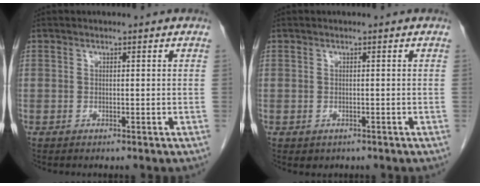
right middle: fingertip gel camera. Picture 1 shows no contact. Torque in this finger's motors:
{"motor_torque": [0.57, -0.14, -0.02, 0.00]}